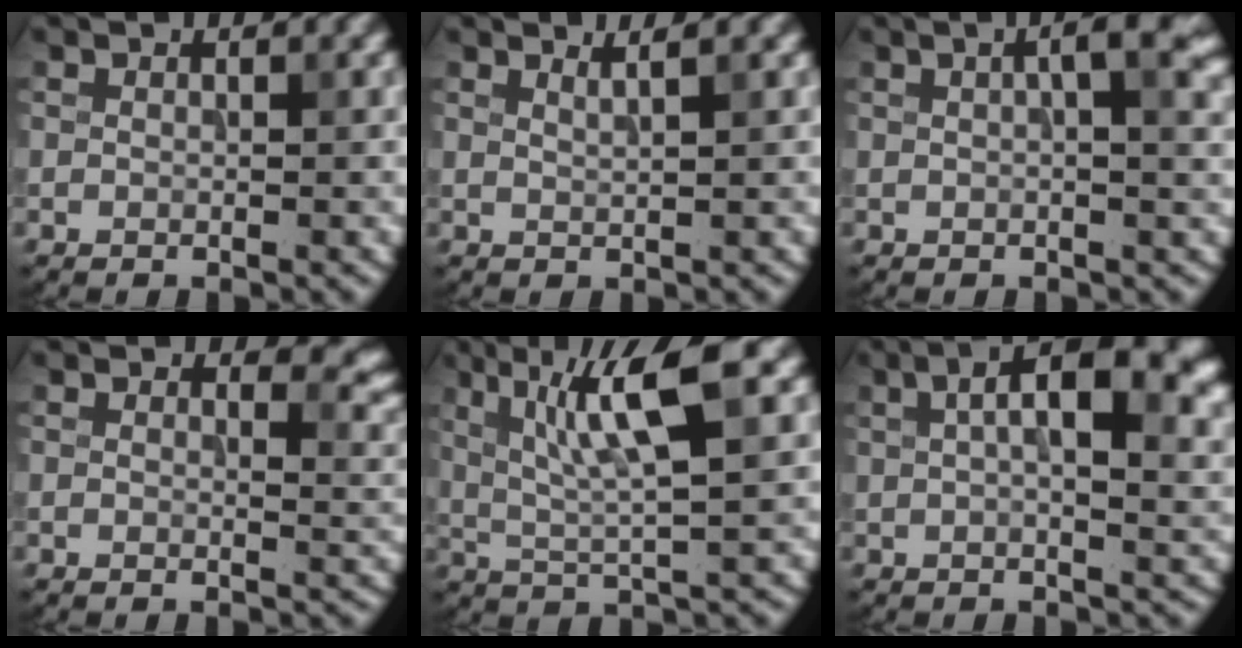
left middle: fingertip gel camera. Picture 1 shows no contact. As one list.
[{"total": 1.6, "force": [1.2, 0.5, 1.0], "torque": [-0.006, 0.005, 0.010]}, {"total": 4.9, "force": [1.5, 1.6, 4.4], "torque": [-0.045, 0.017, 0.013]}, {"total": 3.0, "force": [1.7, 1.3, 2.1], "torque": [-0.025, -0.005, 0.024]}, {"total": 7.4, "force": [2.6, 1.2, 6.8], "torque": [-0.127, 0.008, 0.046]}, {"total": 9.5, "force": [2.7, 3.9, 8.2], "torque": [-0.115, 0.013, 0.035]}]